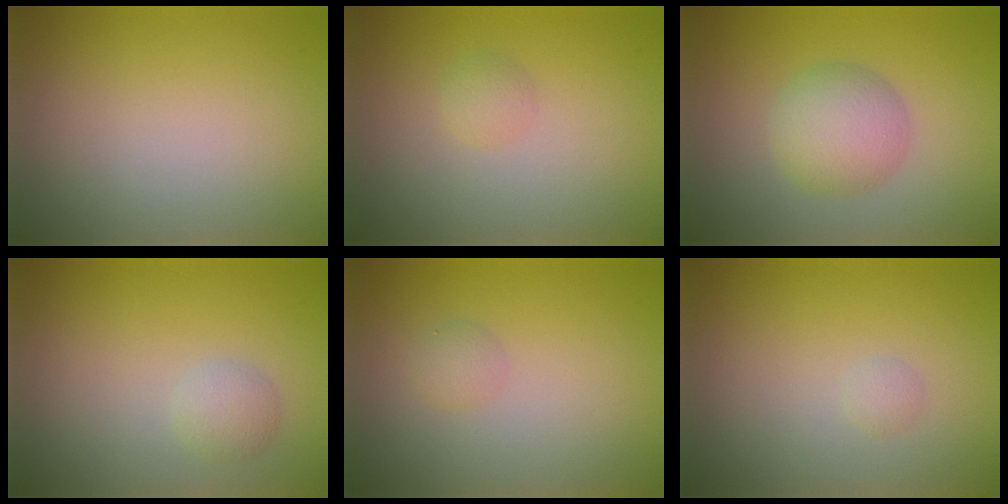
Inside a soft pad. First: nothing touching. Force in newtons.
{"total": 1.1, "press": 1.1, "slide": 0.0}
{"total": 4.3, "press": 4.3, "slide": 0.1}
{"total": 1.6, "press": 1.6, "slide": 0.1}
{"total": 1.1, "press": 1.1, "slide": 0.0}
{"total": 0.6, "press": 0.6, "slide": 0.0}